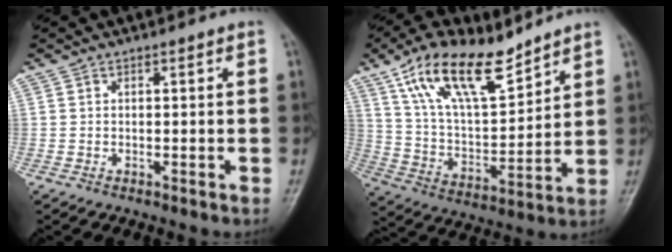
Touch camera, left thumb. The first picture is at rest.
{"total": 17.9, "force": [12.0, 6.8, 11.4], "torque": [-0.174, -0.051, 0.230]}